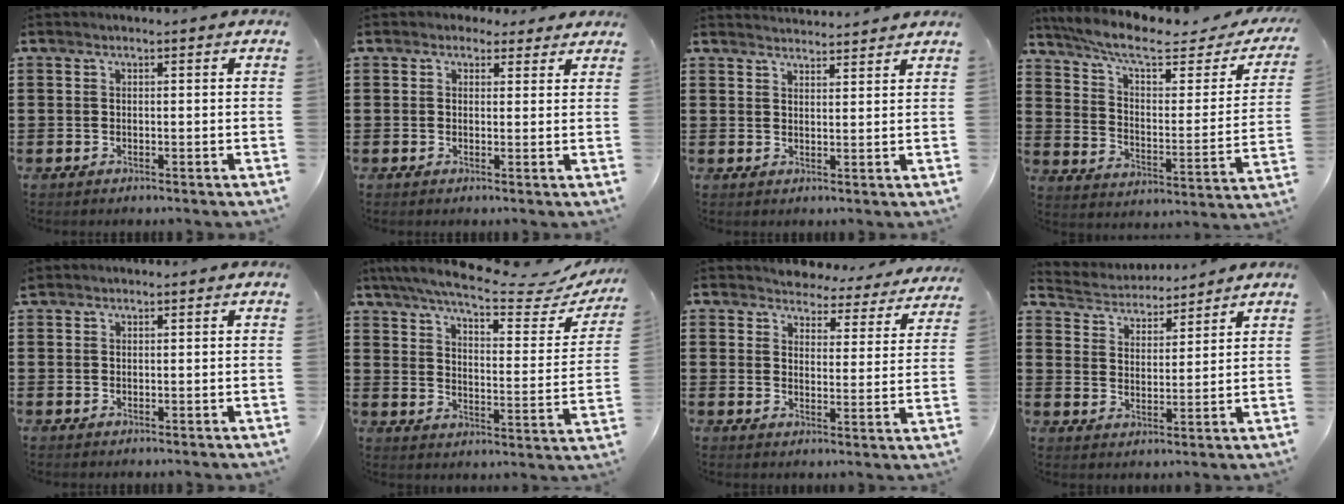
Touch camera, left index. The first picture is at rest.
{"total": 2.2, "force": [1.6, 1.4, 0.5], "torque": [-0.009, 0.005, 0.027]}
{"total": 2.5, "force": [2.5, -0.1, -0.2], "torque": [-0.004, -0.010, 0.047]}
{"total": 8.8, "force": [6.7, 1.8, 5.4], "torque": [-0.124, -0.038, 0.114]}
{"total": 1.0, "force": [1.0, 0.3, 0.1], "torque": [-0.005, 0.002, 0.019]}
{"total": 7.8, "force": [6.7, 0.1, 3.9], "torque": [-0.097, -0.043, 0.109]}
{"total": 4.4, "force": [4.3, 0.6, -0.1], "torque": [-0.016, -0.034, 0.073]}
{"total": 4.0, "force": [3.9, 0.7, -0.3], "torque": [-0.019, -0.024, 0.066]}